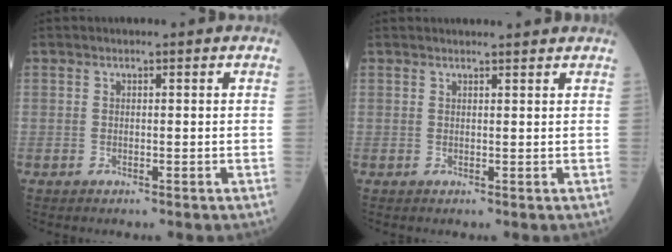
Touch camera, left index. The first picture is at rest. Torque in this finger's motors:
{"motor_torque": [-0.80, -1.33, -0.03, 0.02]}